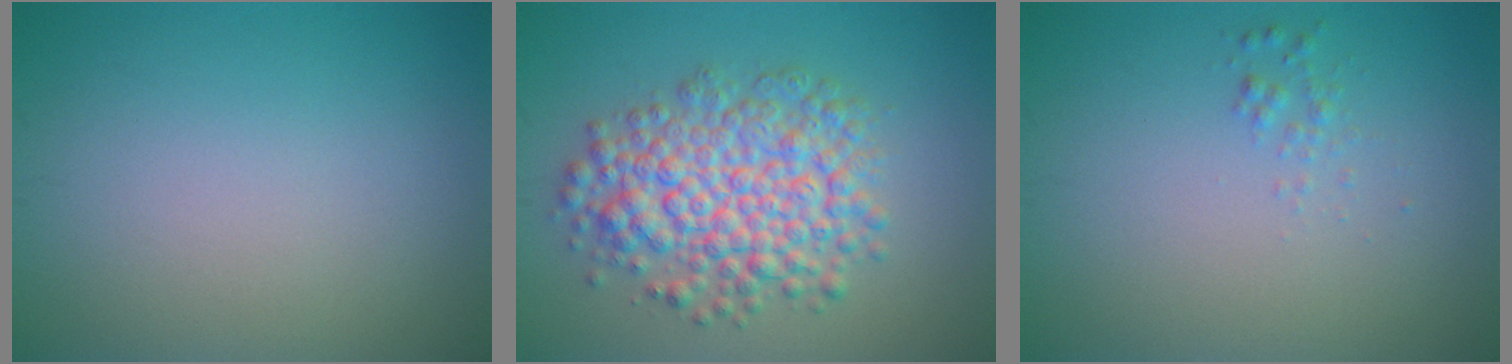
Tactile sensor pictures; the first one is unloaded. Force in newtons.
{"total": 7.0, "press": 7.0, "slide": 0.2}
{"total": 0.8, "press": 0.8, "slide": 0.0}